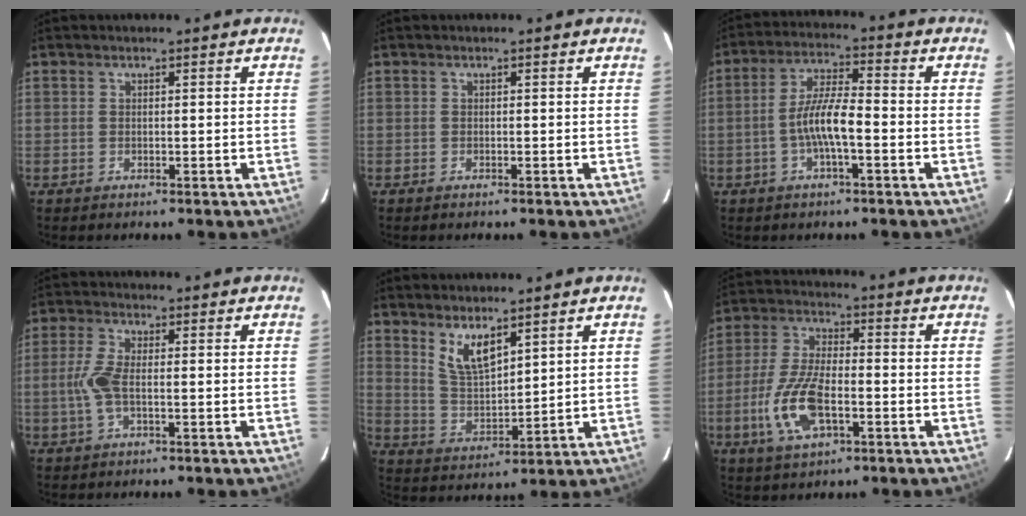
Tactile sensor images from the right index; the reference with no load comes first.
{"total": 0.0}
{"total": 7.5, "force": [-2.4, 1.4, 7.0], "torque": [-0.141, 0.009, -0.044]}
{"total": 5.2, "force": [-1.0, 1.4, 4.9], "torque": [-0.110, 0.002, -0.019]}
{"total": 7.1, "force": [4.8, 2.4, 4.7], "torque": [-0.086, -0.008, 0.102]}
{"total": 11.7, "force": [-4.0, 4.8, 9.9], "torque": [-0.213, -0.003, -0.074]}